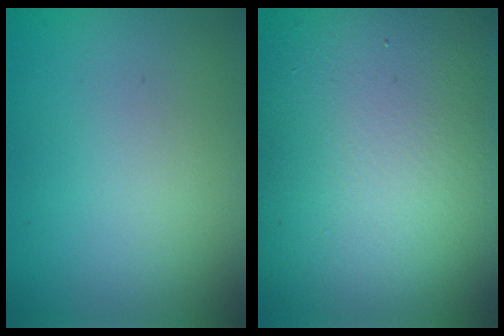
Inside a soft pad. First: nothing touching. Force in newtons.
{"total": 20.7, "press": 20.7, "slide": 1.0}